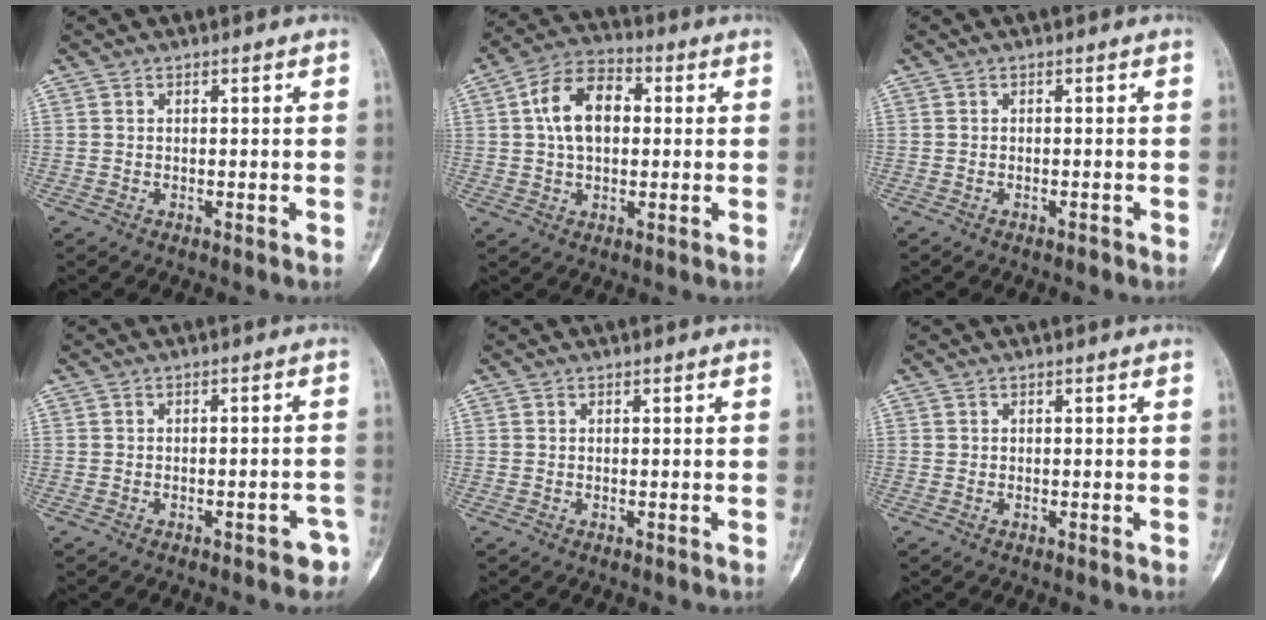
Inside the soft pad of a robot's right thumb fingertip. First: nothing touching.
{"total": 11.0, "force": [1.6, 6.9, 8.5], "torque": [-0.142, 0.022, 0.022]}
{"total": 0.7, "force": [-0.5, 0.2, 0.3], "torque": [-0.007, 0.004, -0.010]}
{"total": 4.0, "force": [-2.5, 1.6, 2.6], "torque": [-0.022, 0.026, -0.026]}
{"total": 0.0}
{"total": 0.0}